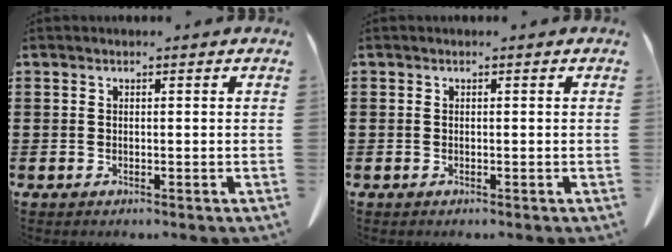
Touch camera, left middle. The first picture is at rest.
{"total": 0.0}